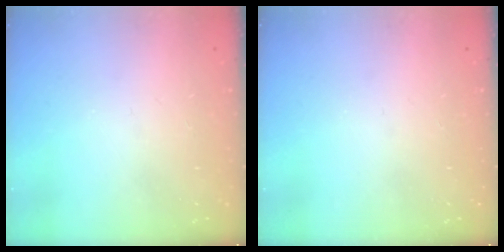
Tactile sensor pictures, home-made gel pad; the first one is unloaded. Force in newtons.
{"total": 0.0}